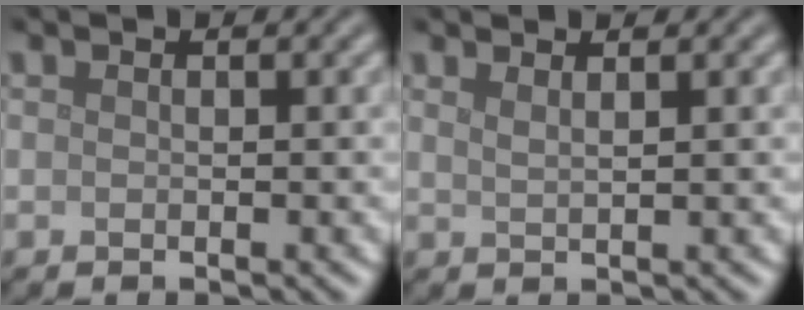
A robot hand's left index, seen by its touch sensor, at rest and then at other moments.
{"total": 1.7, "force": [1.2, 0.7, 1.0], "torque": [-0.002, 0.004, 0.005]}